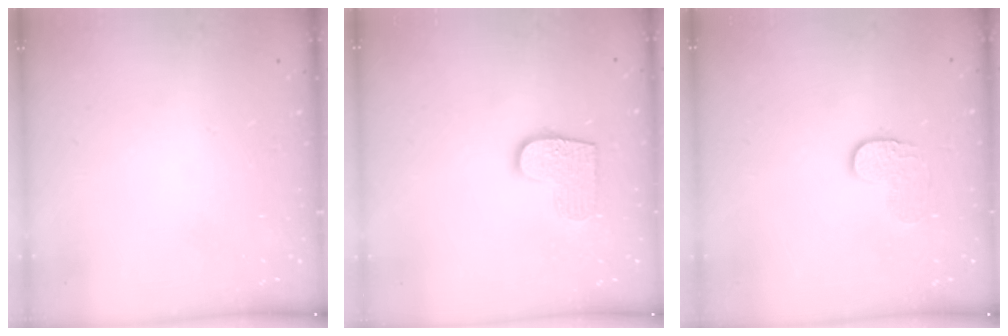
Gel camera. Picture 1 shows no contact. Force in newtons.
{"total": 9.3, "press": 9.3, "slide": 0.3}
{"total": 6.3, "press": 6.3, "slide": 0.4}